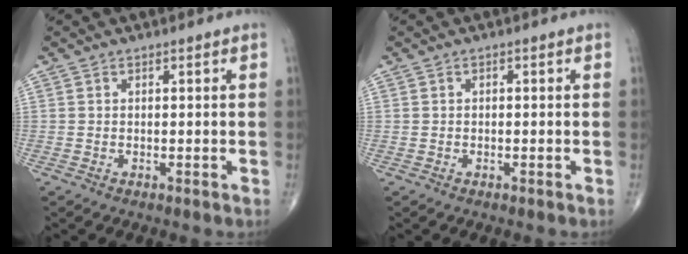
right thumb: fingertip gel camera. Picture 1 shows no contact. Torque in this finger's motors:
{"motor_torque": [2.86, 2.15, -0.19, -0.30, 0.01]}